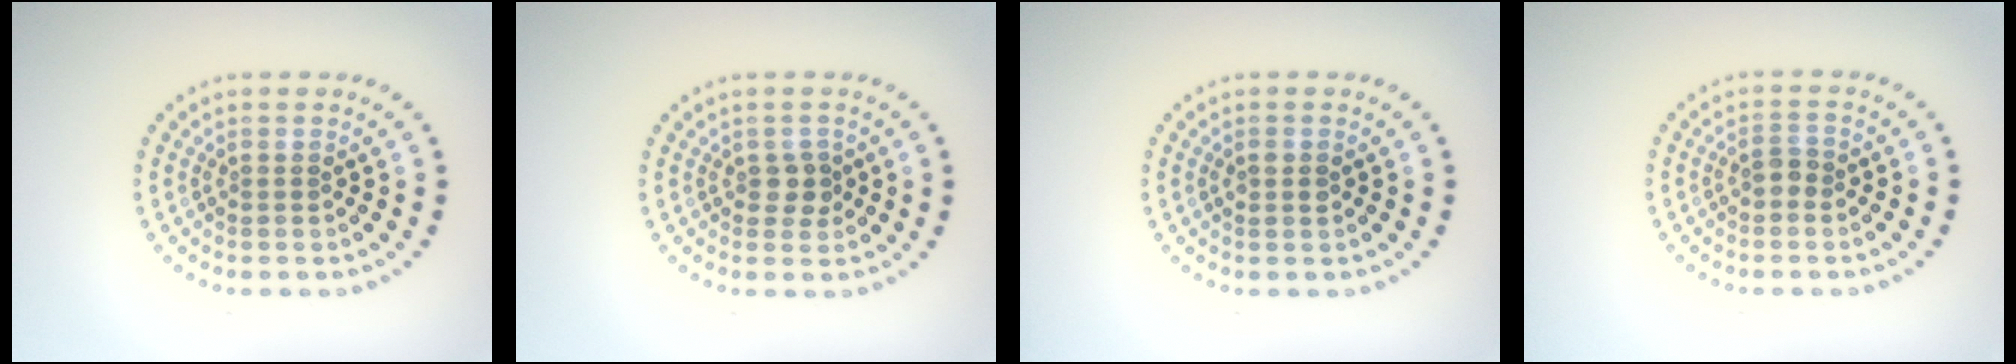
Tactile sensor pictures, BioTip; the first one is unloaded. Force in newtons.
{"total": 1.6, "press": 1.5, "slide": 0.5}
{"total": 1.3, "press": 1.3, "slide": 0.1}
{"total": 1.2, "press": 1.2, "slide": 0.3}